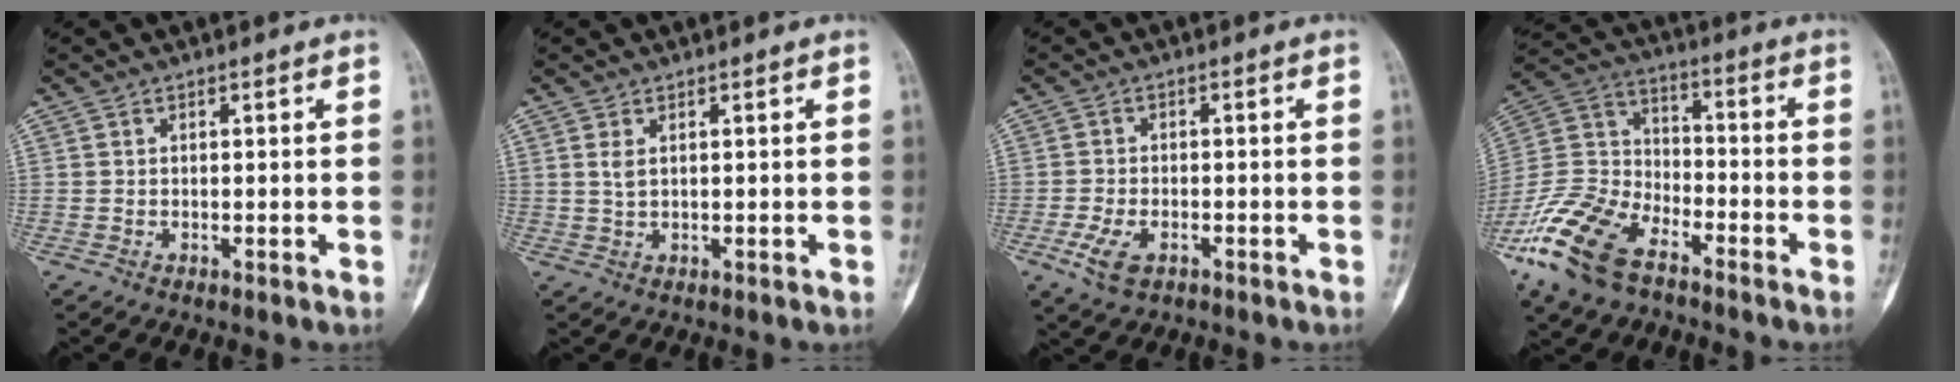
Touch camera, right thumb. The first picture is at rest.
{"total": 1.8, "force": [0.7, 0.9, 1.5], "torque": [-0.032, 0.001, 0.020]}
{"total": 5.3, "force": [-2.5, 2.8, 3.8], "torque": [-0.084, 0.003, -0.045]}
{"total": 17.6, "force": [-11.2, 8.9, 10.3], "torque": [-0.215, 0.048, -0.221]}